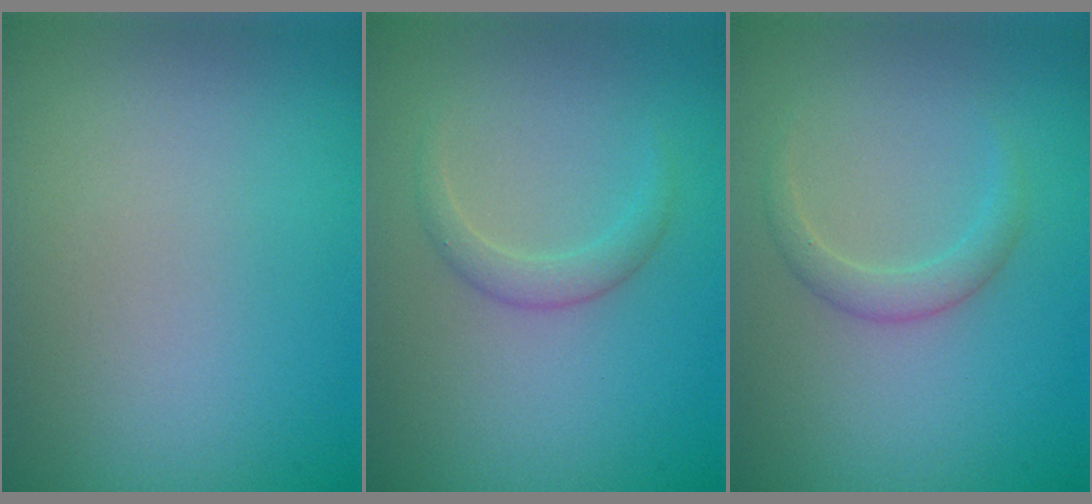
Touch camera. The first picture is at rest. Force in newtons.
{"total": 1.6, "press": 1.6, "slide": 0.0}
{"total": 1.7, "press": 1.7, "slide": 0.1}